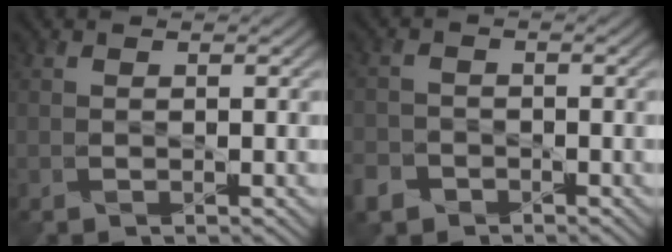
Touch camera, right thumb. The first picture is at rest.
{"total": 3.2, "force": [-2.2, 2.1, 0.9], "torque": [-0.026, -0.006, -0.050]}